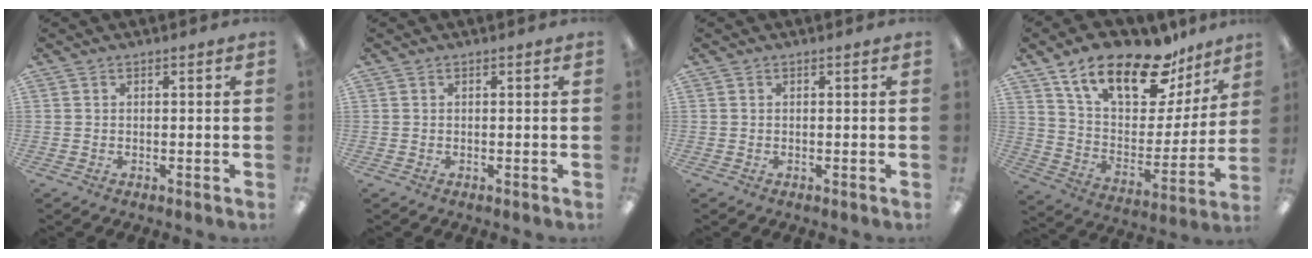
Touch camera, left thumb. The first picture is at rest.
{"total": 0.0}
{"total": 0.0}
{"total": 22.1, "force": [15.4, 9.3, 12.7], "torque": [-0.212, -0.093, 0.269]}